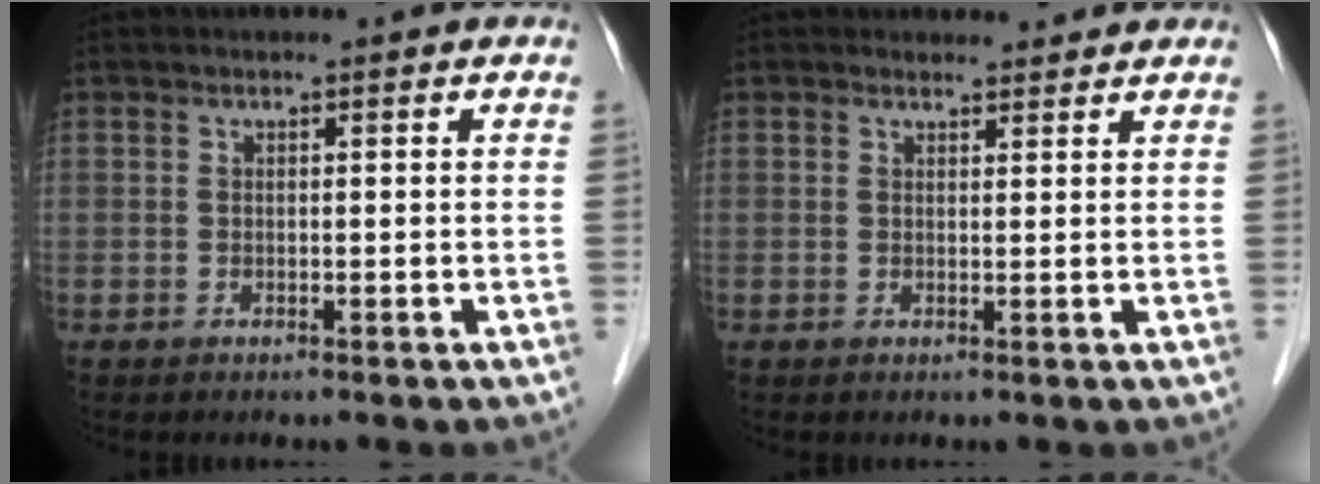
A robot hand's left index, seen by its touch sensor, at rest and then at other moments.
{"total": 2.4, "force": [2.2, 0.9, -0.1], "torque": [0.000, 0.007, 0.026]}